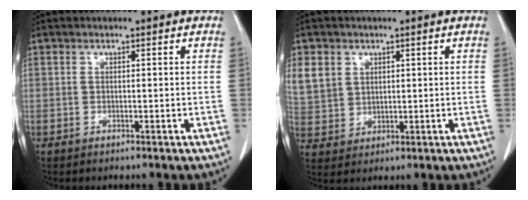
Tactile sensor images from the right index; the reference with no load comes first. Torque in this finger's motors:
{"motor_torque": [0.76, 0.65, 0.31, 0.09]}